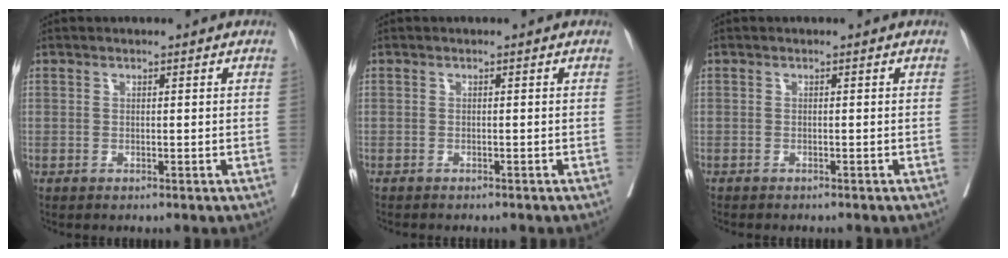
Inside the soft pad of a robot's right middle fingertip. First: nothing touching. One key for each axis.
{"total": 2.8, "fx": -2.5, "fy": 0.5, "fz": 1.1, "tx": -0.017, "ty": -0.005, "tz": -0.030}
{"total": 2.6, "fx": -2.3, "fy": 0.5, "fz": 1.1, "tx": -0.017, "ty": -0.004, "tz": -0.027}